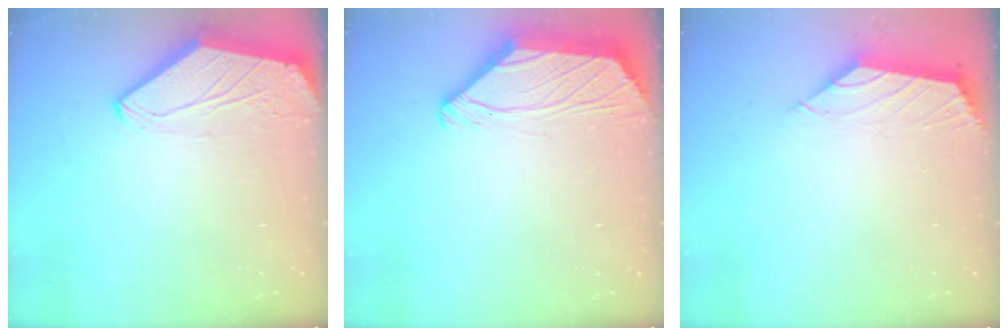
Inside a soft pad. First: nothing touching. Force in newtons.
{"total": 2.3, "press": 2.2, "slide": 0.6}
{"total": 2.0, "press": 1.9, "slide": 0.3}